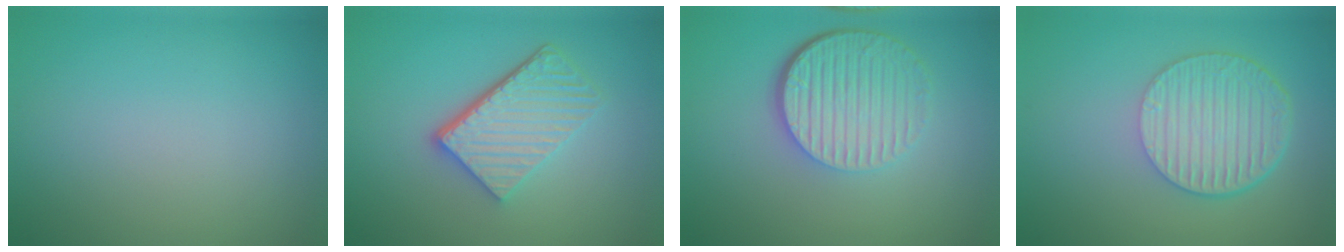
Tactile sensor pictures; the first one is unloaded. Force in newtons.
{"total": 5.3, "press": 3.8, "slide": 3.8}
{"total": 6.0, "press": 4.2, "slide": 4.2}
{"total": 6.5, "press": 4.5, "slide": 4.8}